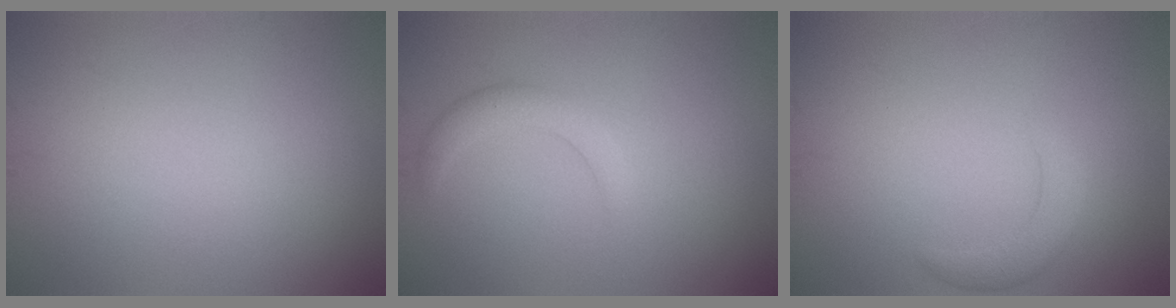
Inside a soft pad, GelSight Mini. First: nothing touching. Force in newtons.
{"total": 1.9, "press": 1.9, "slide": 0.2}
{"total": 2.2, "press": 2.1, "slide": 0.2}